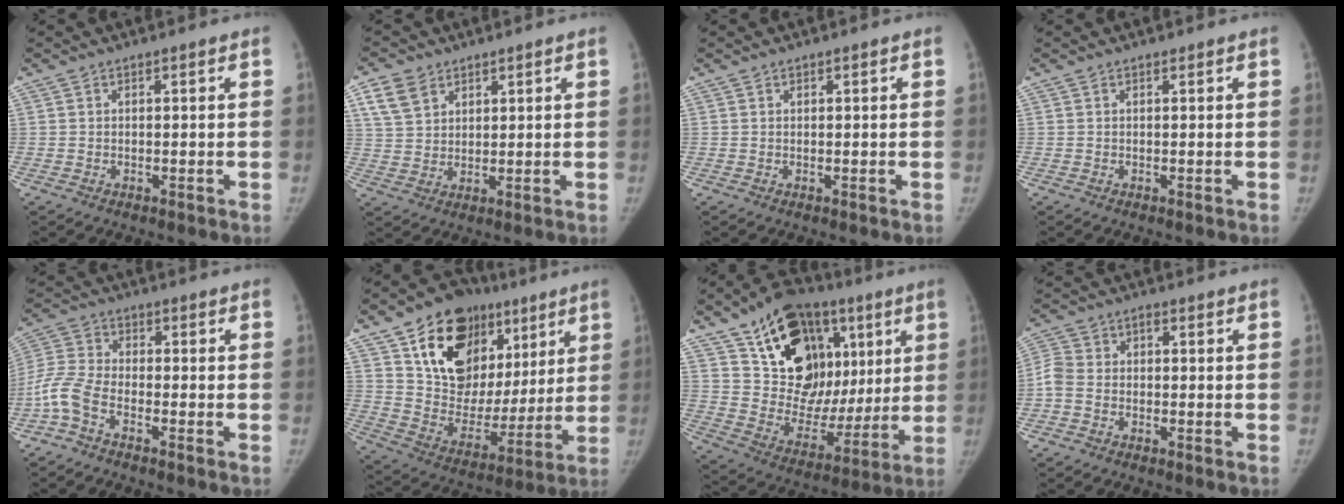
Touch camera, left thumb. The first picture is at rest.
{"total": 6.9, "force": [3.8, 4.8, 3.2], "torque": [-0.048, -0.012, 0.077]}
{"total": 0.0}
{"total": 0.0}
{"total": 6.7, "force": [-3.8, 2.8, 4.8], "torque": [-0.117, 0.021, -0.092]}
{"total": 24.8, "force": [12.0, 16.9, 13.7], "torque": [-0.165, -0.008, 0.207]}
{"total": 26.1, "force": [11.1, 17.4, 16.0], "torque": [-0.193, 0.000, 0.190]}
{"total": 4.6, "force": [-1.6, 3.3, 2.8], "torque": [-0.062, 0.018, -0.041]}